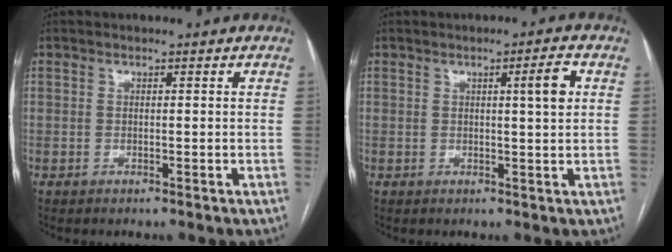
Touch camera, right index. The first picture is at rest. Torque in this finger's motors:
{"motor_torque": [0.47, 0.20, 0.06, 0.04]}